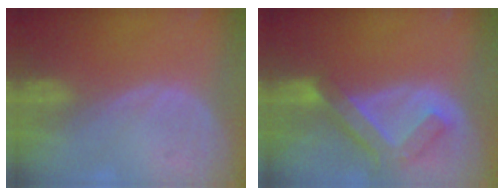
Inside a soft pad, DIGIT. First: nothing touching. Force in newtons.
{"total": 7.5, "press": 6.5, "slide": 3.8}